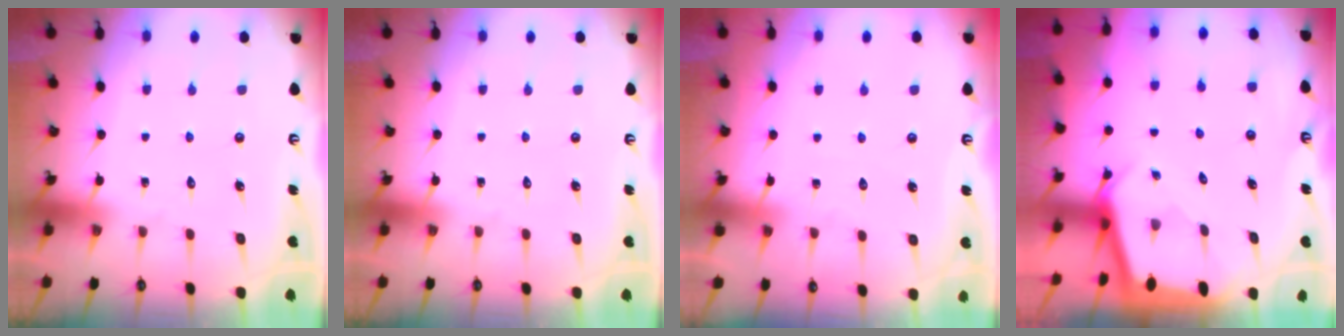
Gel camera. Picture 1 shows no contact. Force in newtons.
{"total": 0.0}
{"total": 2.0, "press": 2.0, "slide": 0.3}
{"total": 2.2, "press": 2.2, "slide": 0.1}